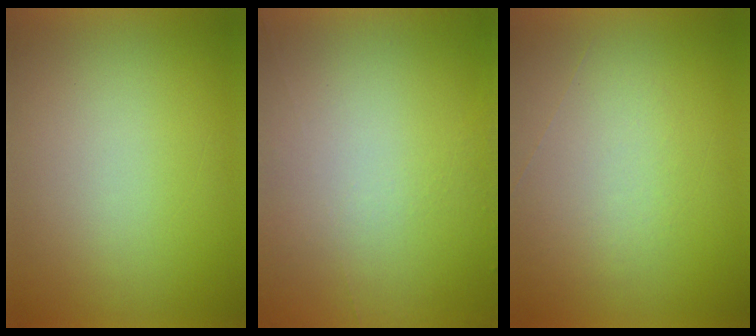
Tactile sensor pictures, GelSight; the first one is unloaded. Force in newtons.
{"total": 4.5}
{"total": 1.0}